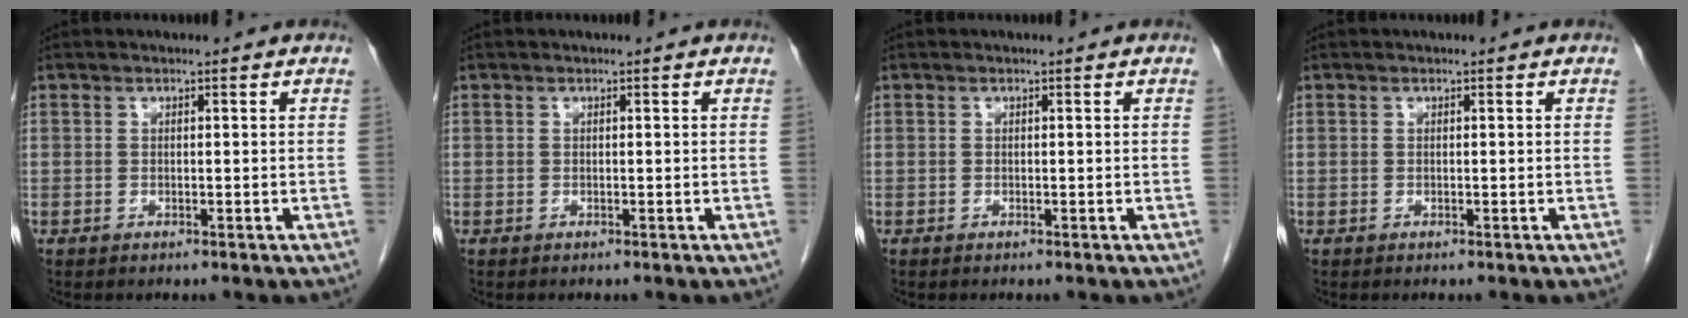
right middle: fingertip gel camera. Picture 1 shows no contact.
{"total": 0.0}
{"total": 0.0}
{"total": 0.0}